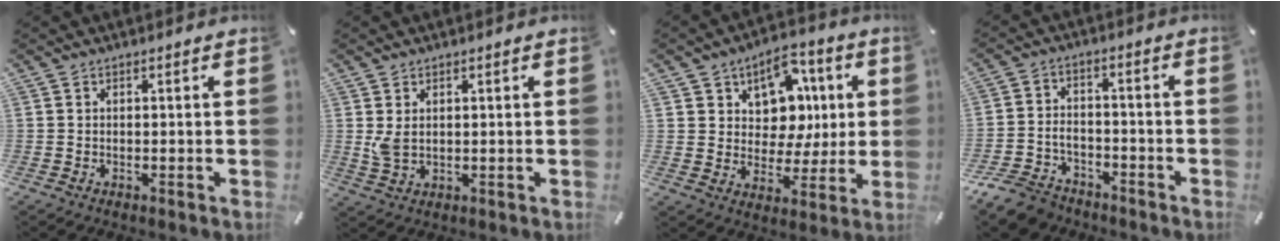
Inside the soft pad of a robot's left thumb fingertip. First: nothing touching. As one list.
[{"total": 3.6, "force": [1.0, 2.3, 2.6], "torque": [-0.067, -0.002, 0.015]}, {"total": 11.6, "force": [3.6, 9.9, 4.7], "torque": [-0.071, -0.025, 0.071]}, {"total": 7.9, "force": [-6.1, 4.3, 2.5], "torque": [-0.050, 0.026, -0.117]}]